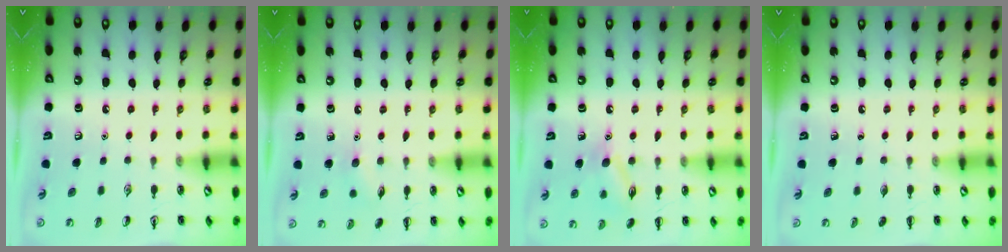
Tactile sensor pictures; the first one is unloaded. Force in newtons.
{"total": 6.5, "press": 6.2, "slide": 1.8}
{"total": 10.2, "press": 10.2, "slide": 0.6}
{"total": 0.0}